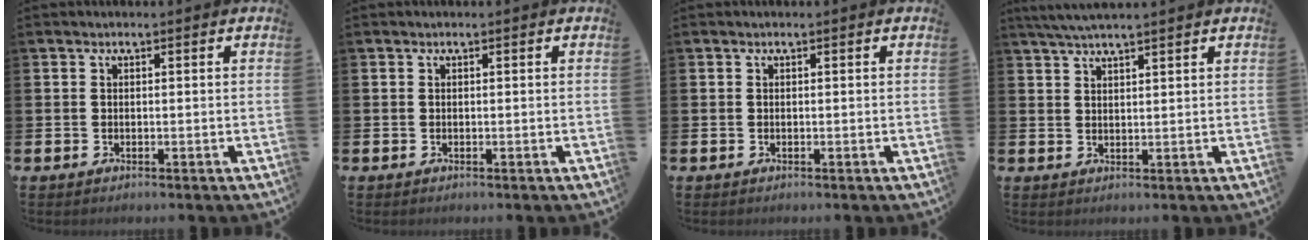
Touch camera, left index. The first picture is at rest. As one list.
[{"total": 0.0}, {"total": 0.0}, {"total": 3.7, "force": [3.4, 0.1, 1.5], "torque": [-0.043, -0.002, 0.063]}]